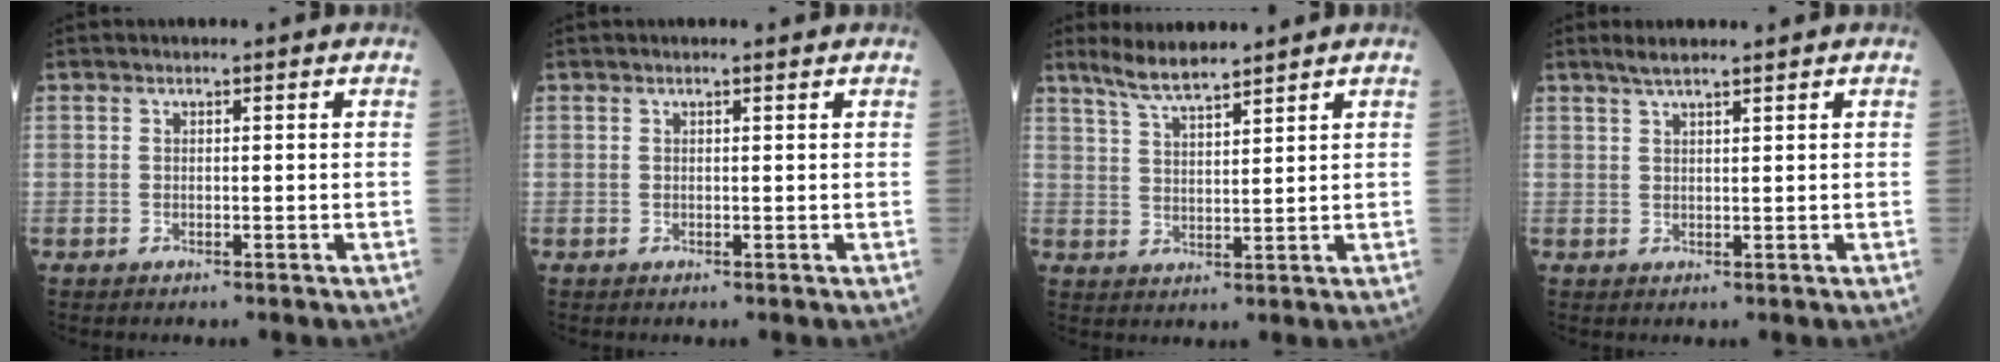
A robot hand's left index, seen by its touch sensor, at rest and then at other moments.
{"total": 1.1, "force": [1.0, 0.0, 0.5], "torque": [-0.010, 0.007, 0.016]}
{"total": 5.8, "force": [5.1, 0.4, 2.7], "torque": [-0.065, 0.006, 0.105]}
{"total": 3.6, "force": [3.0, 0.2, 2.0], "torque": [-0.039, 0.017, 0.056]}